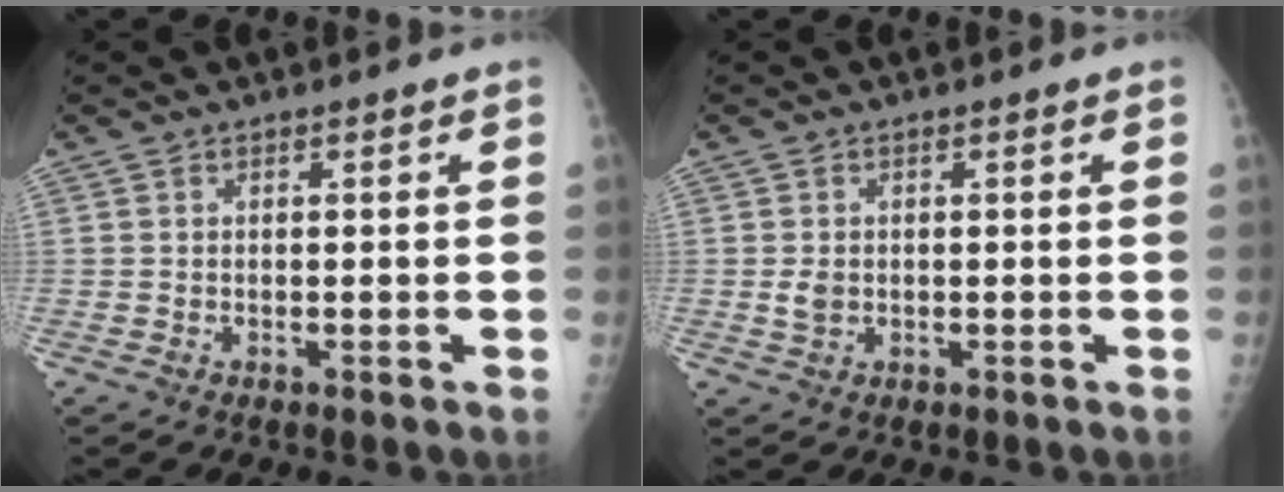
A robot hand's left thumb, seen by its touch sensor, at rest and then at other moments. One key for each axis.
{"total": 2.3, "fx": -0.1, "fy": 1.7, "fz": 1.4, "tx": -0.022, "ty": -0.001, "tz": 0.000}